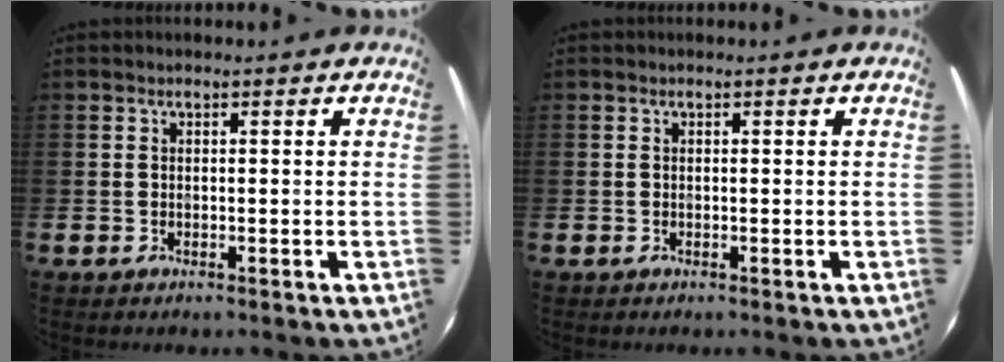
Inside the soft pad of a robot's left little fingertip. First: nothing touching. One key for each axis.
{"total": 0.0}